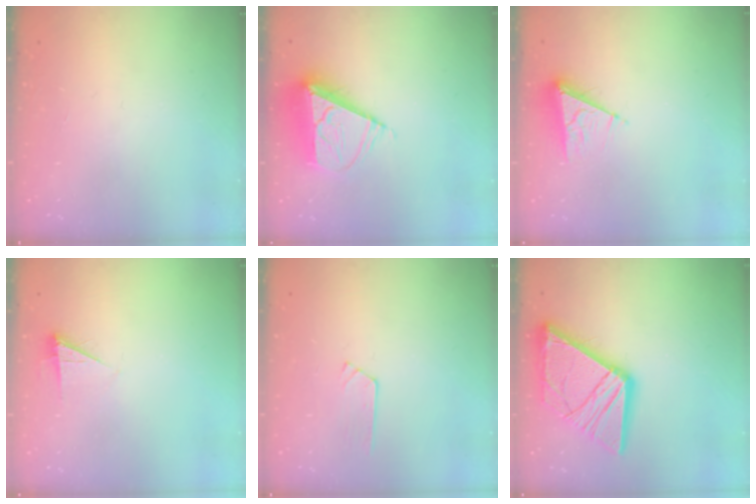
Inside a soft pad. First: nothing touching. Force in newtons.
{"total": 10.7, "press": 10.7, "slide": 0.8}
{"total": 6.2, "press": 6.2, "slide": 0.5}
{"total": 4.1, "press": 4.1, "slide": 0.4}
{"total": 5.2, "press": 5.2, "slide": 0.5}
{"total": 18.9, "press": 18.8, "slide": 2.0}